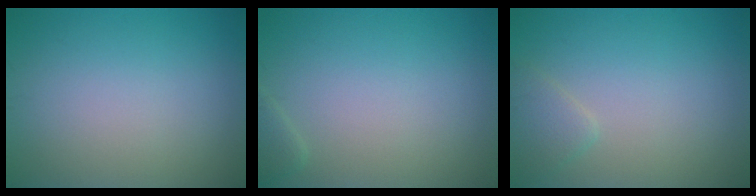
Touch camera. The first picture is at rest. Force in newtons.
{"total": 0.9, "press": 0.9, "slide": 0.1}
{"total": 1.6, "press": 1.6, "slide": 0.1}